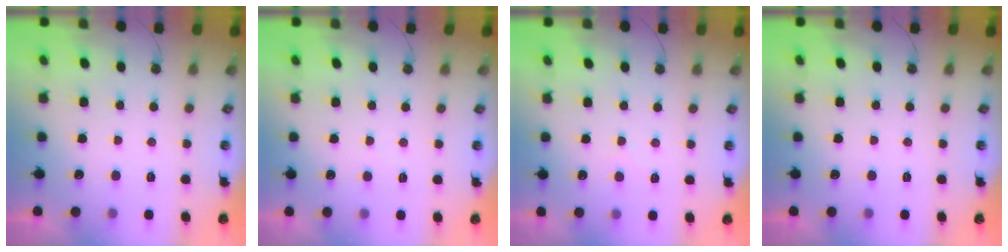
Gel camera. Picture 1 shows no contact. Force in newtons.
{"total": 2.6, "press": 2.6, "slide": 0.4}
{"total": 5.0, "press": 4.9, "slide": 0.8}
{"total": 0.0}